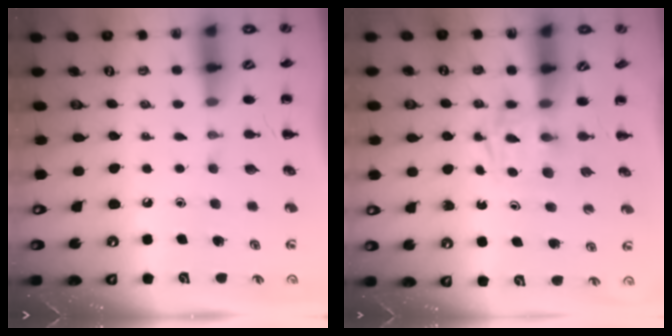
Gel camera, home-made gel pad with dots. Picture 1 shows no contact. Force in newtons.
{"total": 2.5, "press": 2.3, "slide": 1.0}